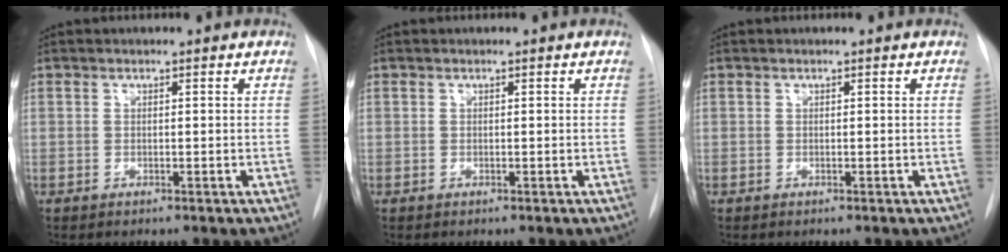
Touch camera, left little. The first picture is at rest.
{"total": 0.0}
{"total": 0.0}